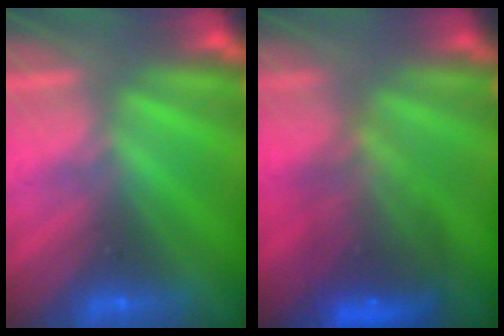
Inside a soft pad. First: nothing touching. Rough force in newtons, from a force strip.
{"total": 7.4}